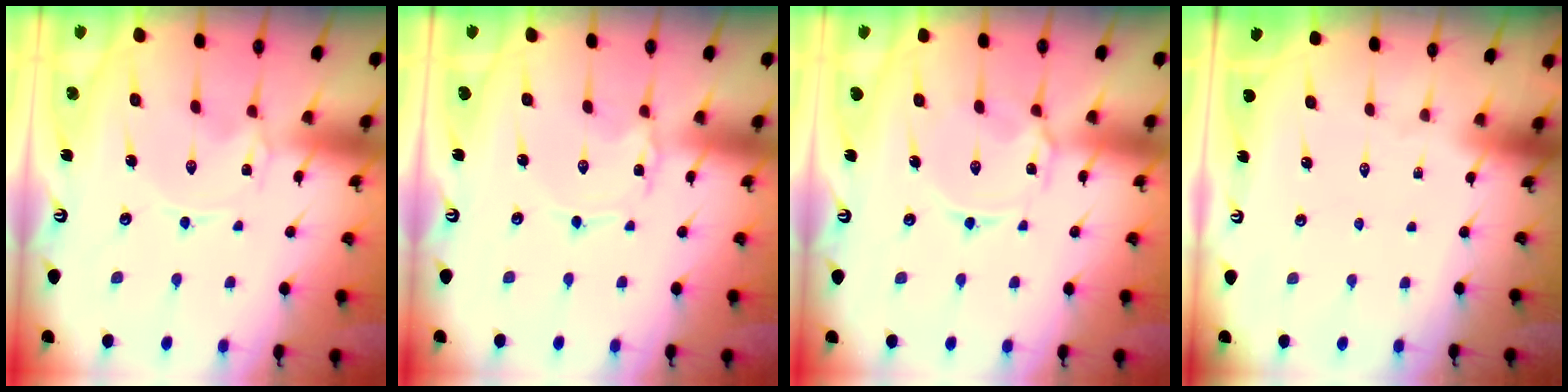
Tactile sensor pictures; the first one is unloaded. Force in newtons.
{"total": 0.9, "press": 0.9, "slide": 0.1}
{"total": 4.8, "press": 4.7, "slide": 0.5}
{"total": 0.0}